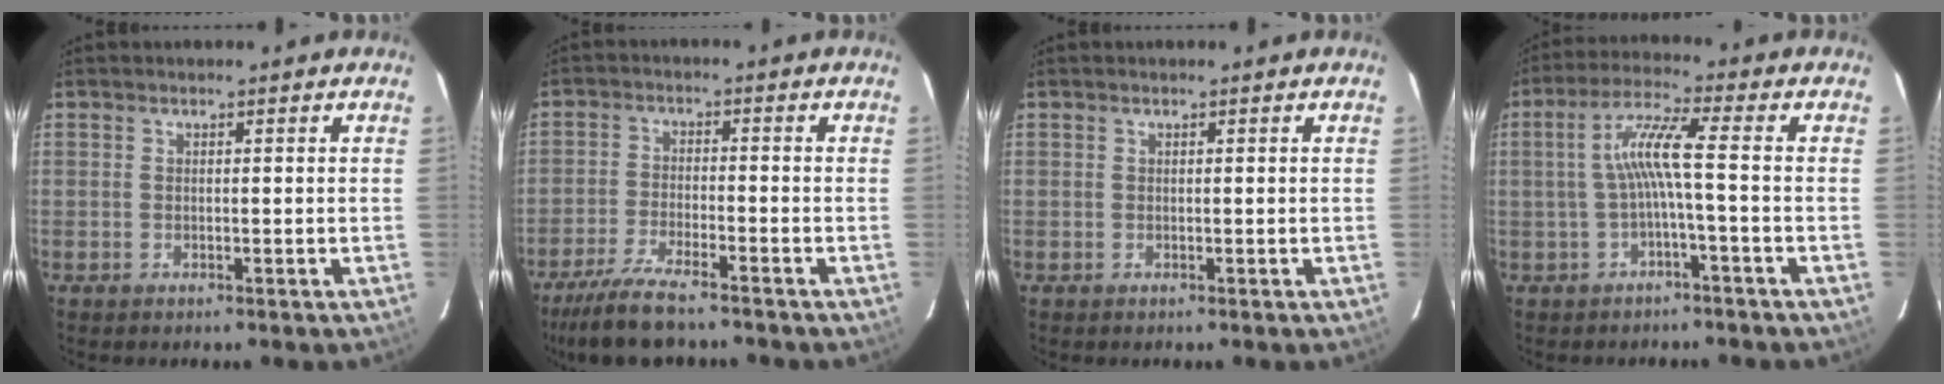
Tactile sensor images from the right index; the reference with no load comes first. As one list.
[{"total": 10.5, "force": [-8.8, 1.9, 5.3], "torque": [-0.130, -0.024, -0.159]}, {"total": 0.0}, {"total": 6.5, "force": [-1.3, -0.6, 6.3], "torque": [-0.140, 0.010, -0.020]}]